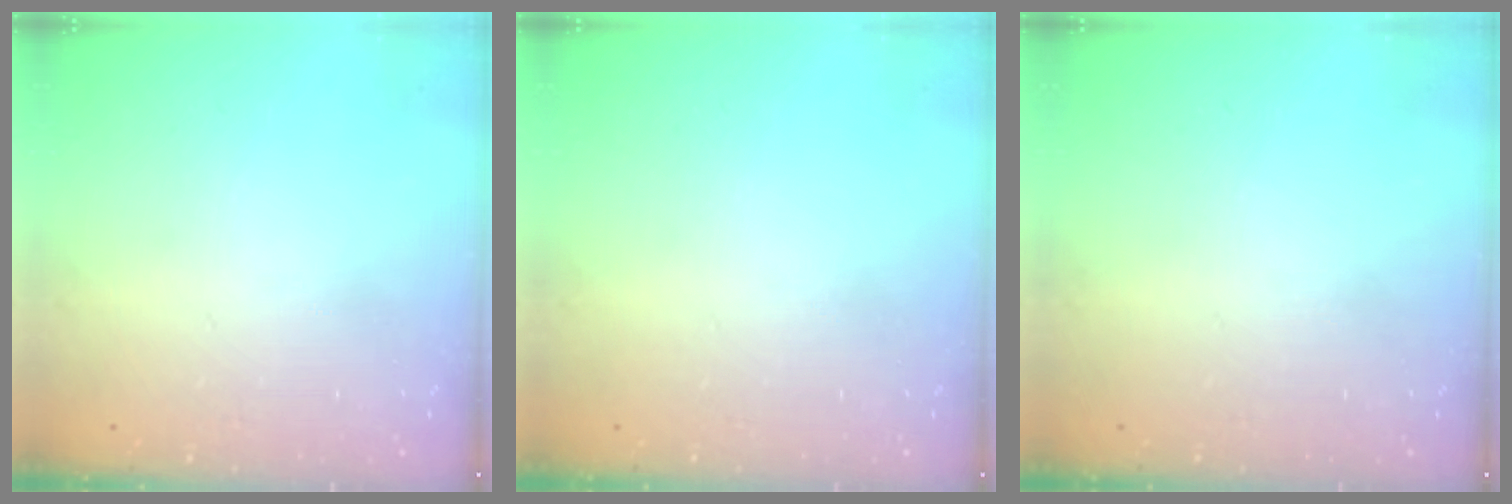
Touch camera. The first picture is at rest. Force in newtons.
{"total": 0.0}
{"total": 0.0}